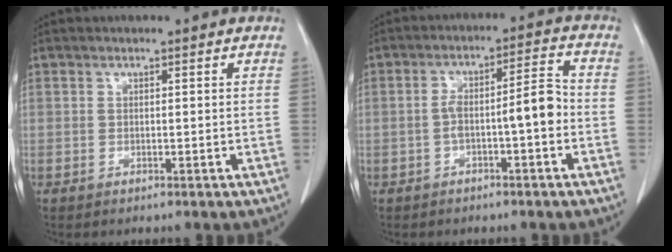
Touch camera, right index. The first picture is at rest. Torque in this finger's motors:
{"motor_torque": [0.59, -0.18, 0.26, 0.10]}